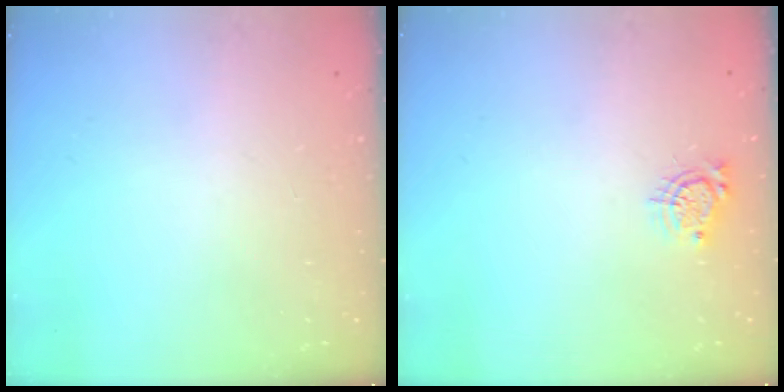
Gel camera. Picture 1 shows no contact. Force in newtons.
{"total": 5.1, "press": 5.0, "slide": 0.6}